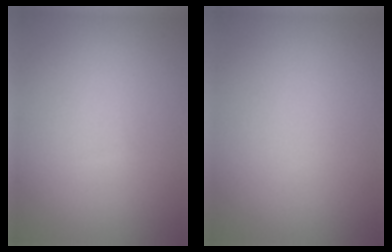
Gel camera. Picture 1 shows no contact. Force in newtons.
{"total": 0.0}